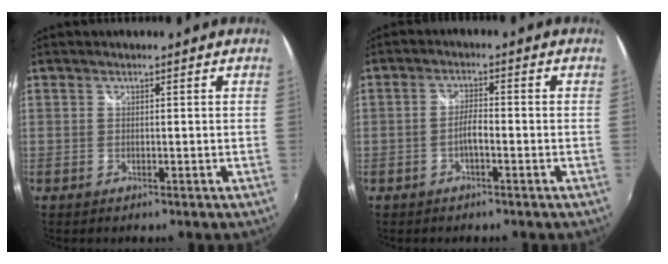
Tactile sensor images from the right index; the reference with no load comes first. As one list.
[{"total": 2.5, "force": [-1.3, 0.5, 2.1], "torque": [-0.045, 0.006, -0.025]}]